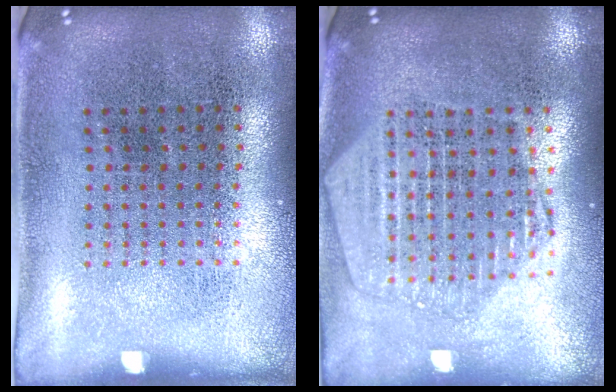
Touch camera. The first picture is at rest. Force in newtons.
{"total": 2.2, "press": 2.0, "slide": 1.0}